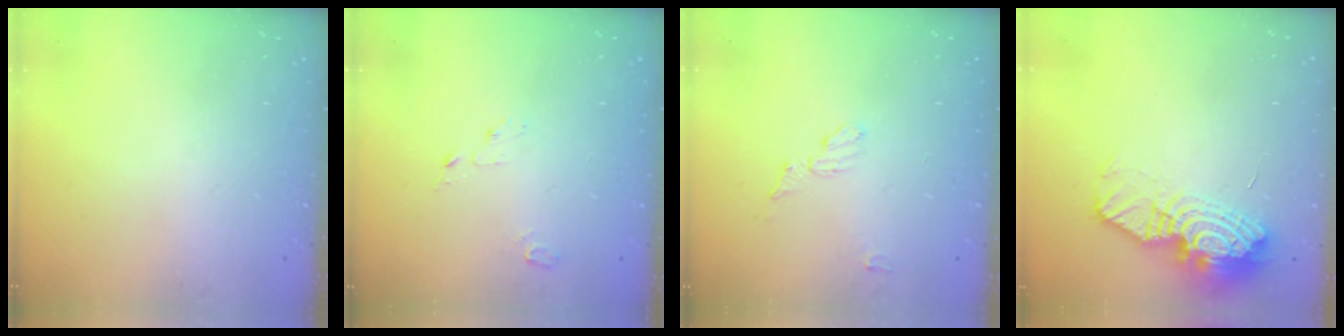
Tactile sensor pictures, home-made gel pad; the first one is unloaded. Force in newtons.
{"total": 2.6, "press": 2.6, "slide": 0.2}
{"total": 5.6, "press": 5.6, "slide": 0.4}
{"total": 14.0, "press": 13.9, "slide": 1.3}